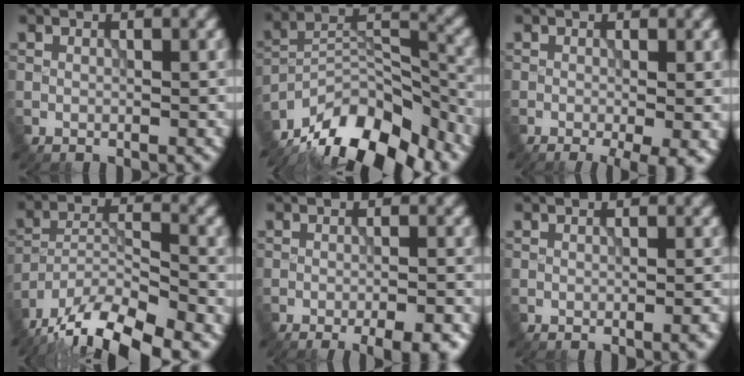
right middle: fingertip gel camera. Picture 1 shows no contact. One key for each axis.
{"total": 13.2, "fx": -11.0, "fy": 4.6, "fz": 5.9, "tx": -0.111, "ty": 0.022, "tz": -0.190}
{"total": 3.4, "fx": -1.7, "fy": 0.5, "fz": 2.9, "tx": -0.039, "ty": -0.004, "tz": -0.023}
{"total": 13.8, "fx": -11.6, "fy": 3.8, "fz": 6.4, "tx": -0.108, "ty": -0.020, "tz": -0.182}
{"total": 6.0, "fx": -4.1, "fy": 1.4, "fz": 4.1, "tx": -0.047, "ty": -0.001, "tz": -0.047}
{"total": 1.5, "fx": -0.7, "fy": 0.2, "fz": 1.3, "tx": -0.014, "ty": 0.000, "tz": -0.010}